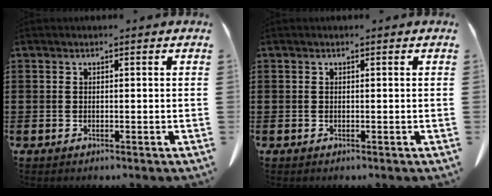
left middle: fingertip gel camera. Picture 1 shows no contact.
{"total": 0.0}